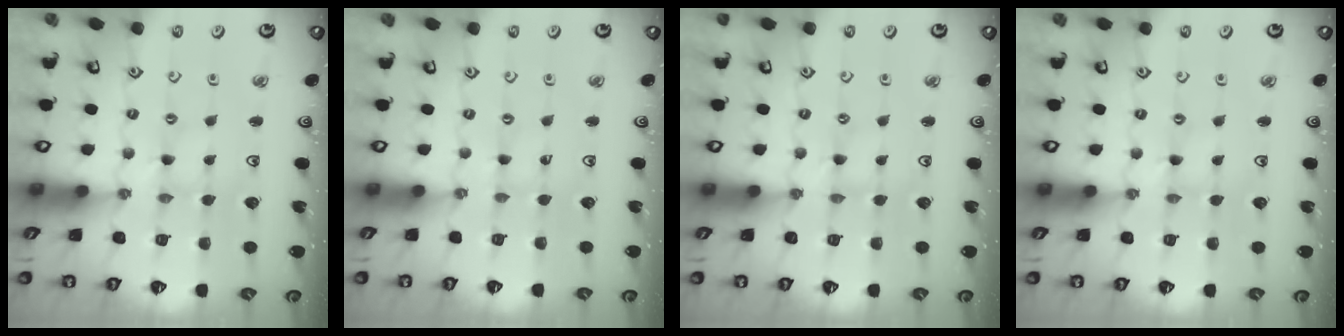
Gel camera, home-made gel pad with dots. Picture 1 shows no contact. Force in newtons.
{"total": 0.0}
{"total": 0.0}
{"total": 0.0}